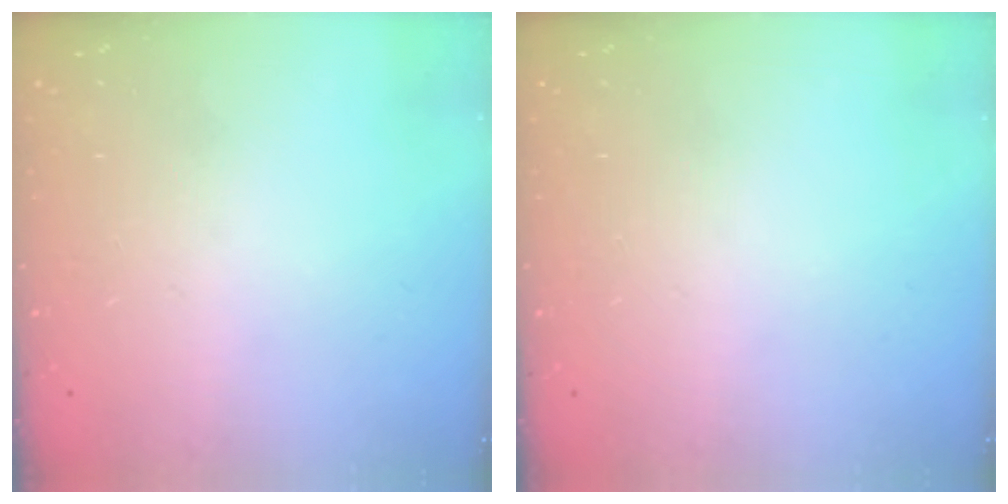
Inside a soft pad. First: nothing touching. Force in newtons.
{"total": 0.0}